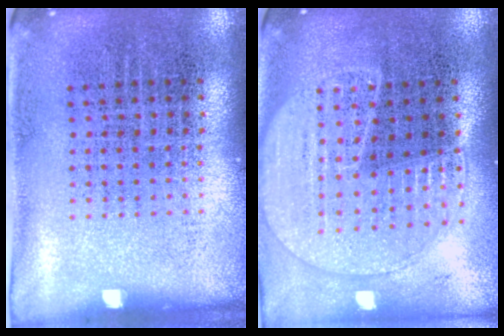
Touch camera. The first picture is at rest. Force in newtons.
{"total": 1.8, "press": 1.7, "slide": 0.6}